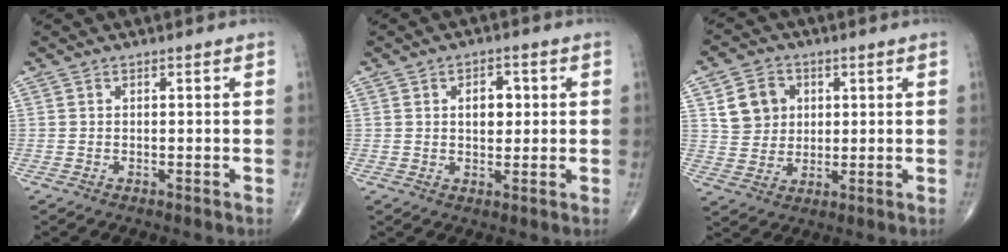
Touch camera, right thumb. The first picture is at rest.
{"total": 5.1, "force": [1.1, 3.3, 3.8], "torque": [-0.037, 0.001, 0.017]}
{"total": 8.4, "force": [2.5, 7.2, 3.4], "torque": [-0.030, -0.007, 0.049]}